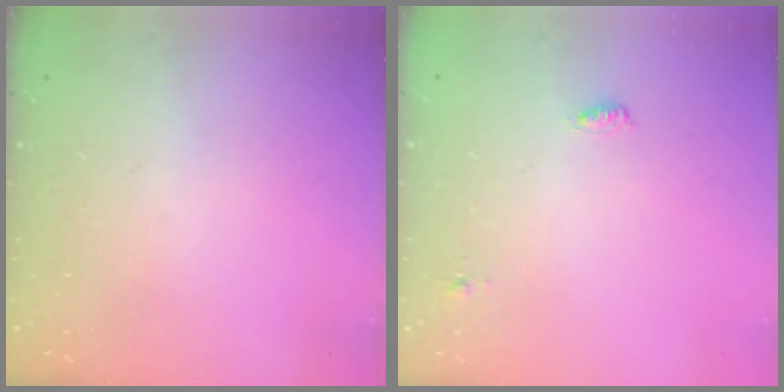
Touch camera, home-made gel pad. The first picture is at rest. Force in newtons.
{"total": 5.0, "press": 4.1, "slide": 2.8}